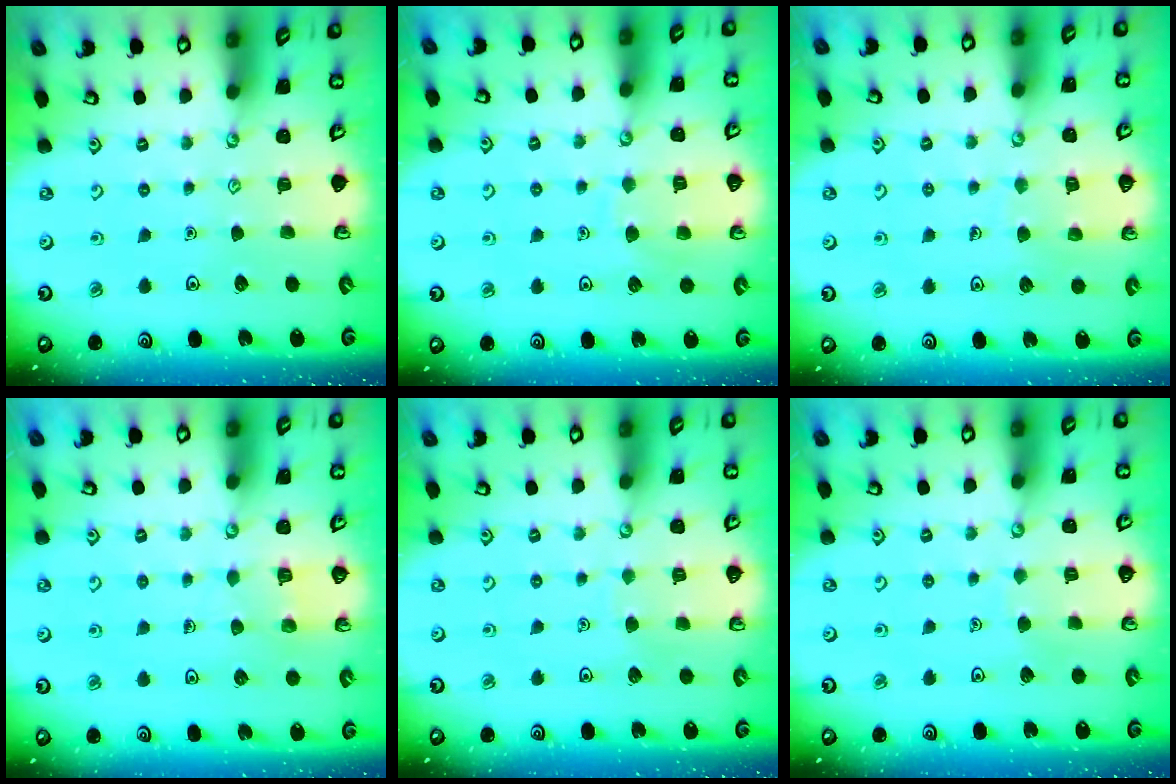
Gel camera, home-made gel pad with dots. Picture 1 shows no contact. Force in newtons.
{"total": 6.3, "press": 6.2, "slide": 0.6}
{"total": 6.8, "press": 6.7, "slide": 0.5}
{"total": 3.4, "press": 3.4, "slide": 0.3}
{"total": 3.4, "press": 3.4, "slide": 0.1}
{"total": 3.0, "press": 3.0, "slide": 0.2}